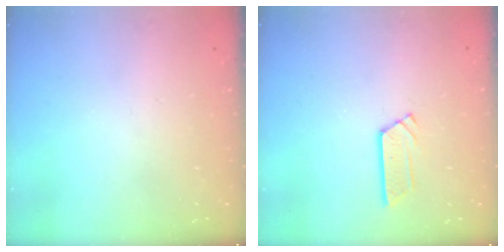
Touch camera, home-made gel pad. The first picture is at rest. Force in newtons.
{"total": 4.3, "press": 4.2, "slide": 0.3}